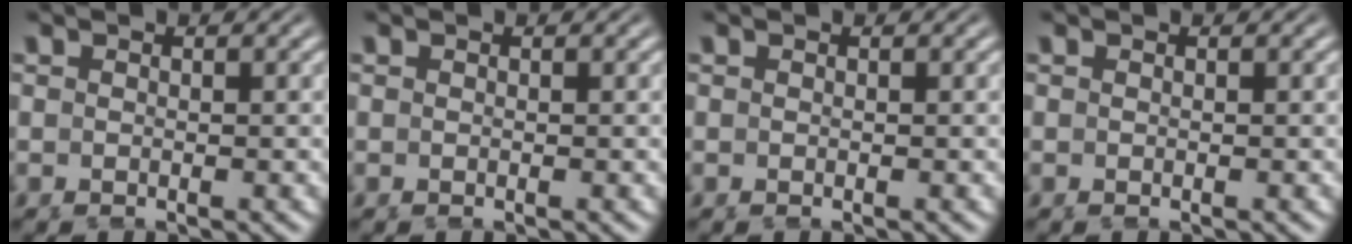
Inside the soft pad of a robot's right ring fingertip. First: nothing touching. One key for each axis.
{"total": 0.0}
{"total": 0.0}
{"total": 0.0}